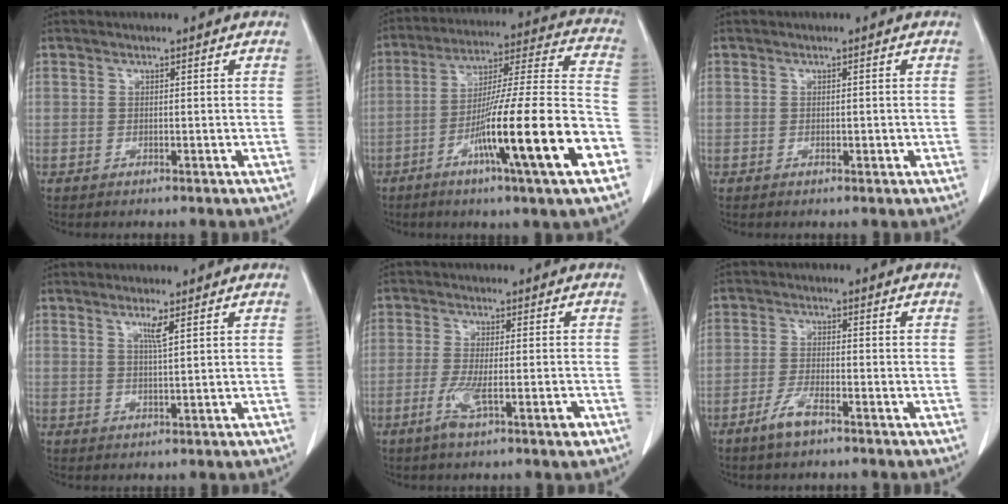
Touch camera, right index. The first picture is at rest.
{"total": 21.7, "force": [-8.6, 0.2, 20.0], "torque": [-0.295, -0.014, -0.143]}
{"total": 0.9, "force": [-0.2, 0.5, 0.8], "torque": [-0.010, 0.000, -0.001]}
{"total": 2.3, "force": [1.2, -0.3, 1.9], "torque": [-0.039, -0.005, 0.023]}
{"total": 6.1, "force": [-2.8, 0.9, 5.3], "torque": [-0.095, -0.006, -0.047]}
{"total": 3.8, "force": [-2.7, 0.6, 2.6], "torque": [-0.058, -0.003, -0.053]}